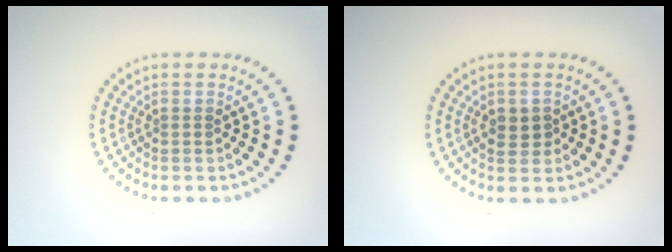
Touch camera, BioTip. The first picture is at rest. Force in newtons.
{"total": 1.9, "press": 1.9, "slide": 0.3}